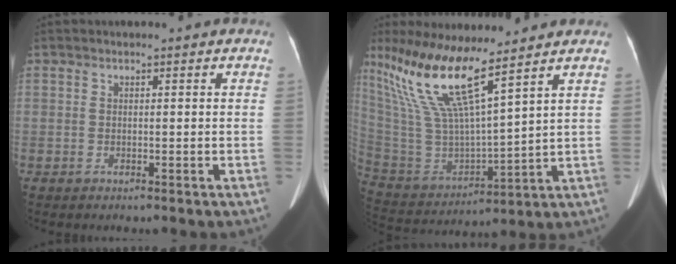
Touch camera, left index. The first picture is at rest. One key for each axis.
{"total": 17.6, "fx": 12.1, "fy": 1.4, "fz": 12.6, "tx": -0.270, "ty": -0.003, "tz": 0.236}